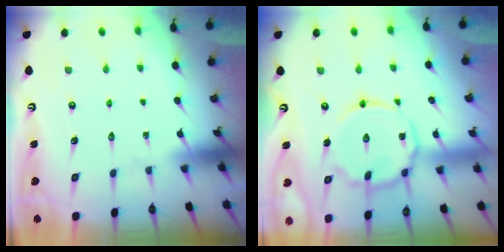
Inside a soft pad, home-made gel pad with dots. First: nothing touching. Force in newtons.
{"total": 11.7, "press": 11.7, "slide": 0.7}